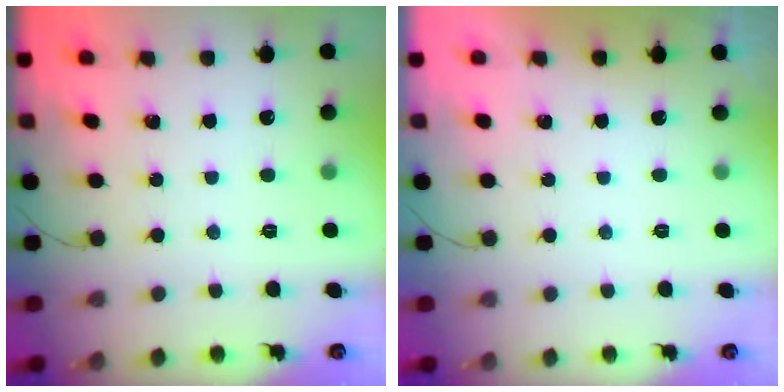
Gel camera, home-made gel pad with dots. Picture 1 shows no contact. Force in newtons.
{"total": 0.0}